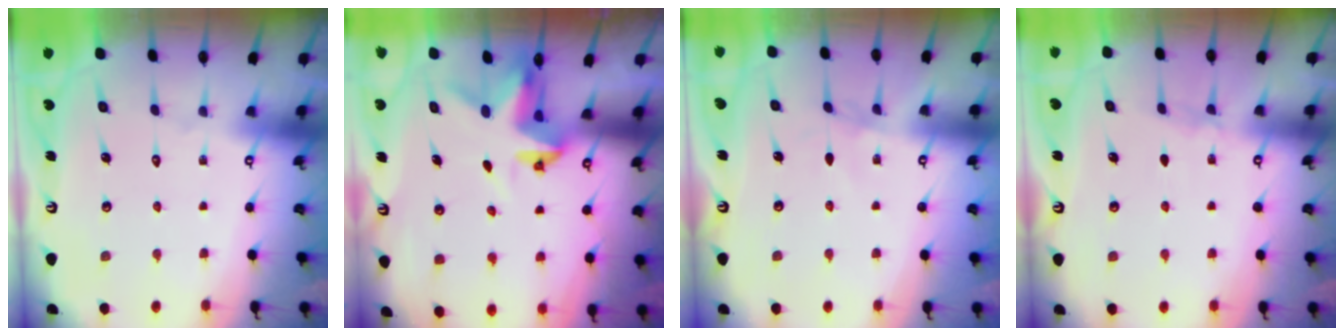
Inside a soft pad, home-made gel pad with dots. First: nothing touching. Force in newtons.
{"total": 3.9, "press": 3.9, "slide": 0.2}
{"total": 1.2, "press": 1.1, "slide": 0.4}
{"total": 2.8, "press": 2.6, "slide": 0.9}